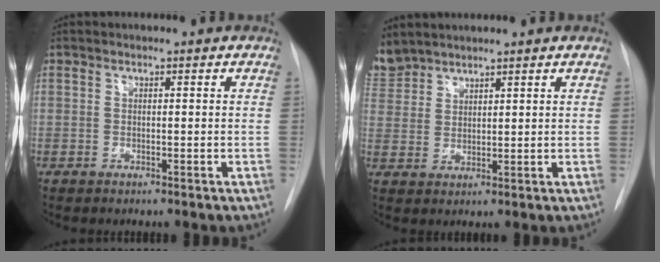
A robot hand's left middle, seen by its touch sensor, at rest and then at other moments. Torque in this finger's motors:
{"motor_torque": [0.95, -1.19, 0.30, -0.03]}